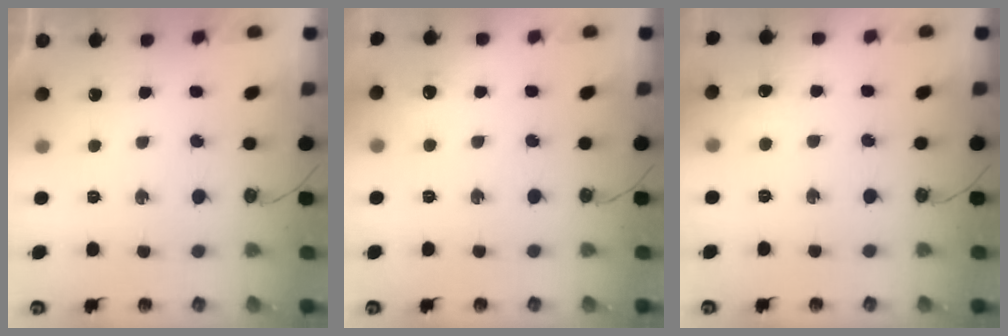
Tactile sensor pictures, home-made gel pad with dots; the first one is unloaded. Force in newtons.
{"total": 4.9, "press": 4.8, "slide": 1.1}
{"total": 6.6, "press": 6.6, "slide": 0.9}